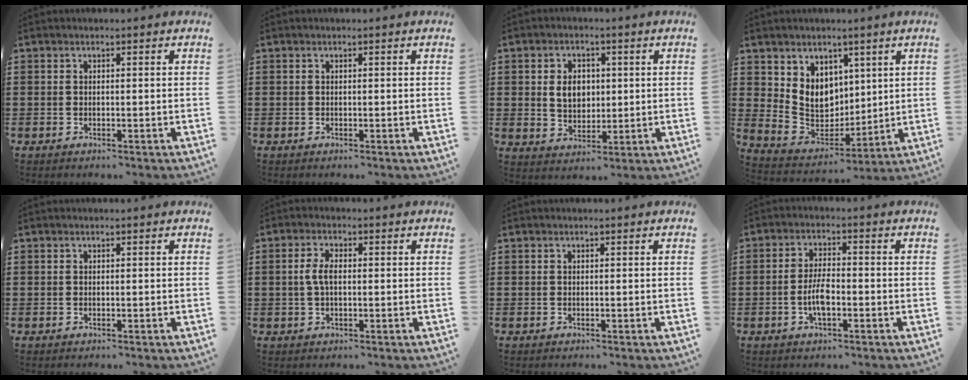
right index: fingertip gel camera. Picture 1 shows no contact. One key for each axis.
{"total": 0.0}
{"total": 4.9, "fx": 0.7, "fy": 3.8, "fz": 3.1, "tx": -0.064, "ty": 0.010, "tz": 0.008}
{"total": 7.8, "fx": 3.7, "fy": 6.6, "fz": 2.0, "tx": -0.057, "ty": -0.018, "tz": 0.074}
{"total": 0.0}
{"total": 3.6, "fx": 0.0, "fy": 1.7, "fz": 3.2, "tx": -0.077, "ty": 0.000, "tz": -0.006}
{"total": 0.0}
{"total": 4.8, "fx": -1.4, "fy": 1.6, "fz": 4.4, "tx": -0.097, "ty": -0.003, "tz": -0.029}